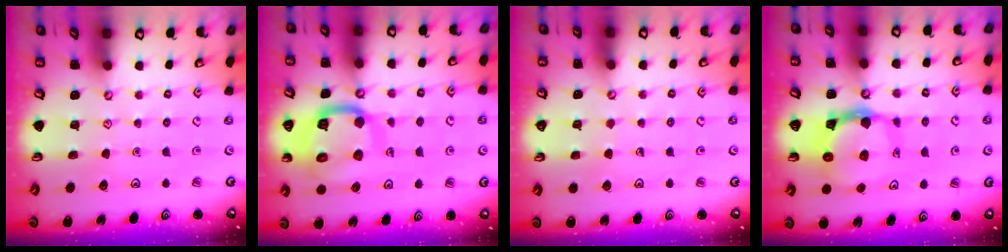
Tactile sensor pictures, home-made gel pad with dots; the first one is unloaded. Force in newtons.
{"total": 15.3, "press": 15.2, "slide": 1.6}
{"total": 2.5, "press": 2.5, "slide": 0.2}
{"total": 8.7, "press": 8.6, "slide": 1.2}